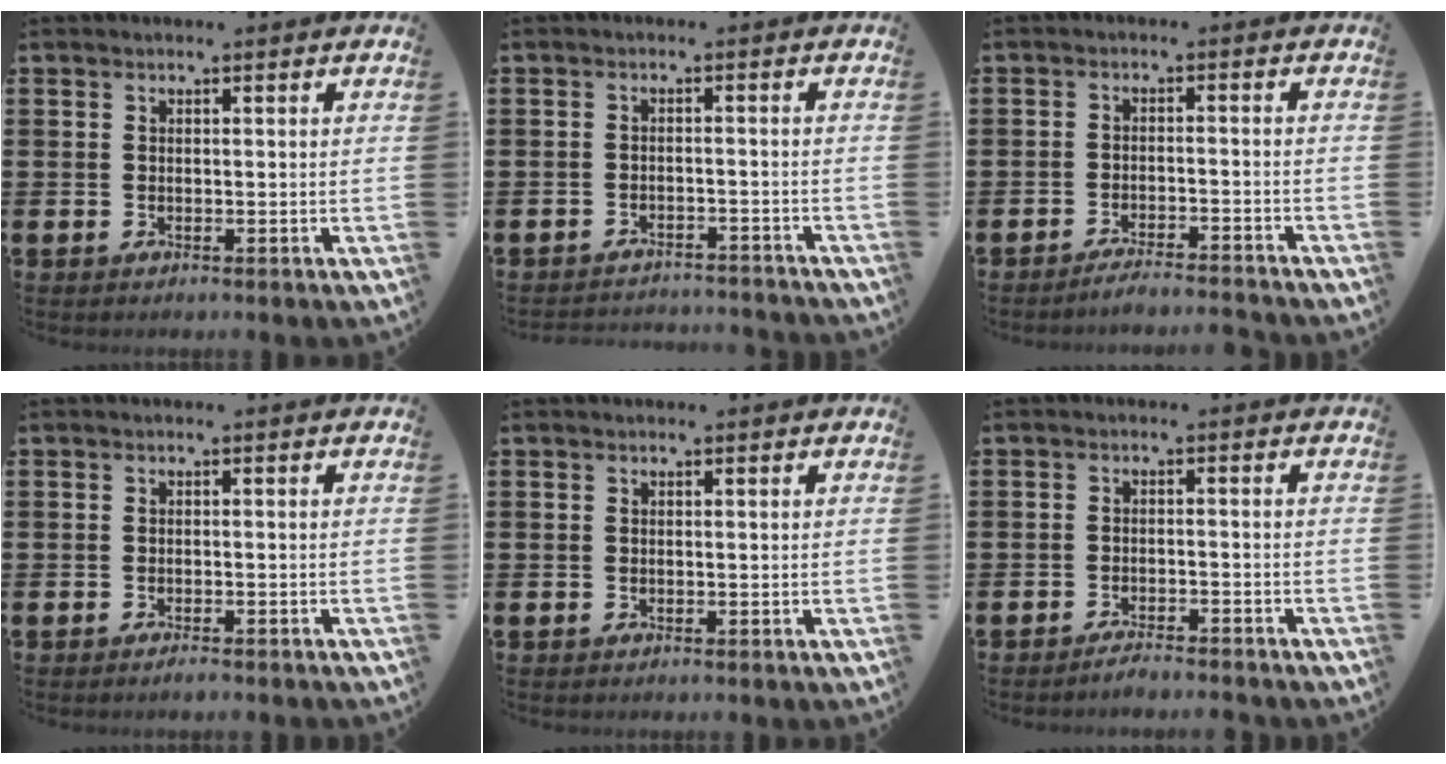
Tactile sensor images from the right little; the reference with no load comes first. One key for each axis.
{"total": 2.1, "fx": -2.1, "fy": 0.0, "fz": -0.1, "tx": -0.004, "ty": 0.003, "tz": -0.046}
{"total": 2.4, "fx": -2.3, "fy": -0.2, "fz": 0.6, "tx": -0.010, "ty": 0.005, "tz": -0.045}
{"total": 0.8, "fx": -0.7, "fy": 0.1, "fz": 0.5, "tx": -0.010, "ty": -0.003, "tz": -0.013}
{"total": 0.0}
{"total": 1.9, "fx": -1.9, "fy": 0.0, "fz": 0.6, "tx": -0.010, "ty": 0.004, "tz": -0.036}